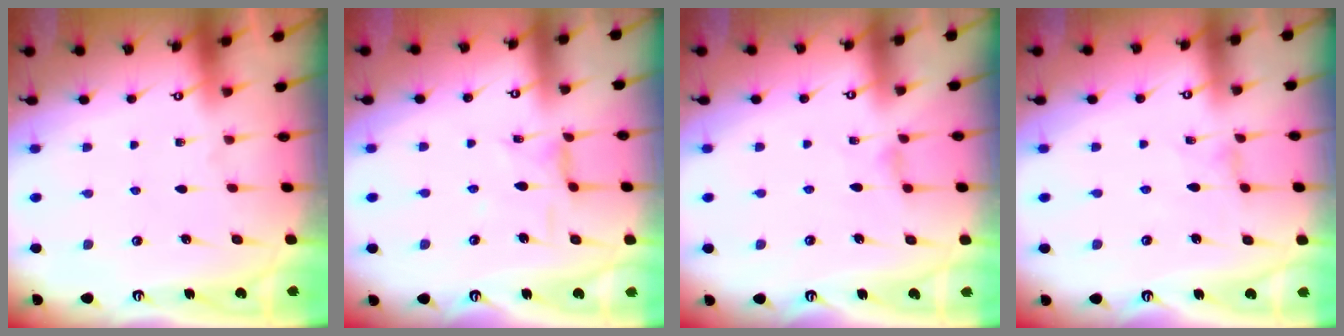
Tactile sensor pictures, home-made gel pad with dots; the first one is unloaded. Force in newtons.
{"total": 5.3, "press": 5.3, "slide": 0.3}
{"total": 0.6, "press": 0.5, "slide": 0.2}
{"total": 0.0}